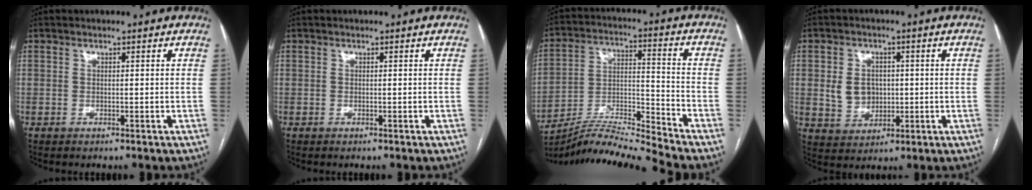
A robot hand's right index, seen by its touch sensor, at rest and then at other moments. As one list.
[{"total": 0.0}, {"total": 12.8, "force": [-12.1, -2.8, 3.3], "torque": [-0.061, 0.014, -0.221]}, {"total": 6.0, "force": [0.4, 5.0, 3.3], "torque": [-0.060, 0.011, 0.021]}]